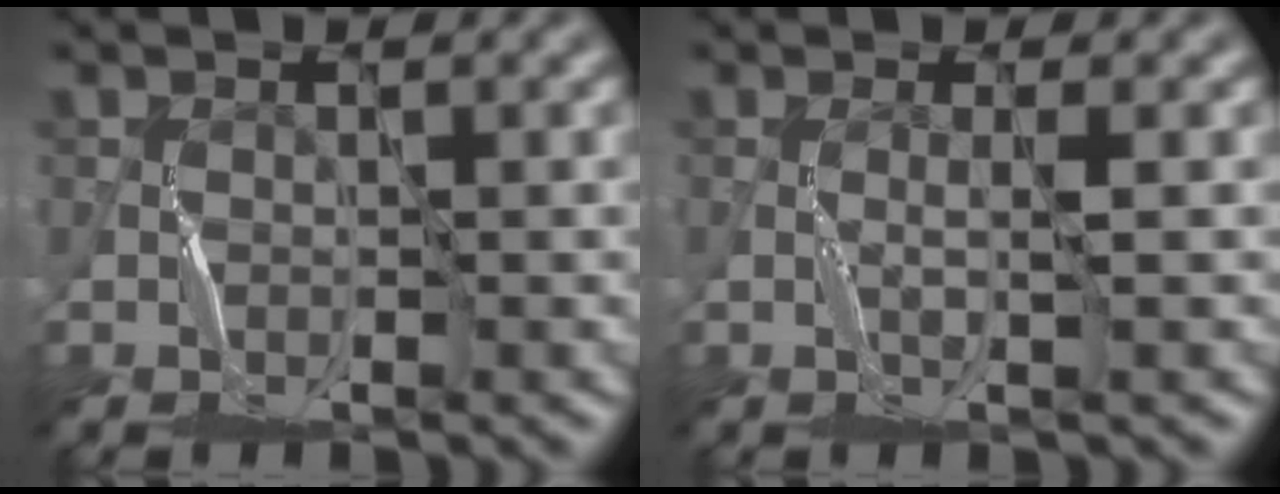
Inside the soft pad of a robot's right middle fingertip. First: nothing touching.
{"total": 1.0, "force": [0.3, -0.9, 0.2], "torque": [-0.011, 0.002, 0.003]}